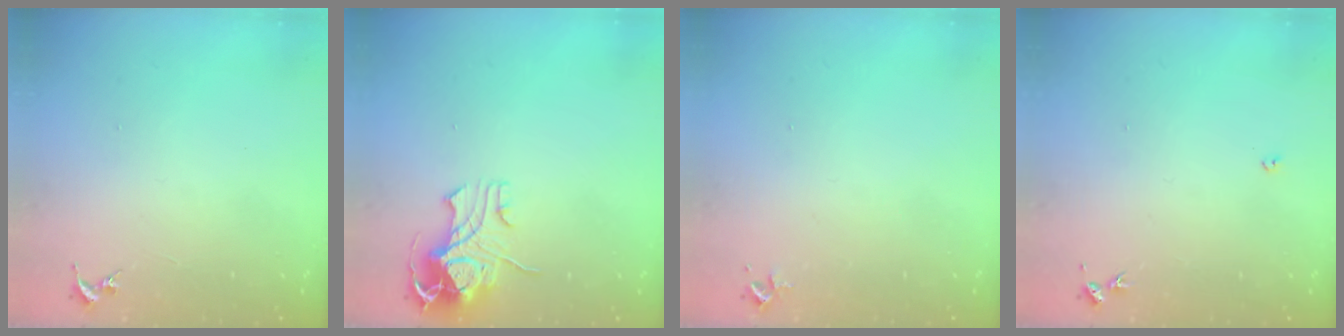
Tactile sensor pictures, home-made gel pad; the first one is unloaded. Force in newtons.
{"total": 10.7, "press": 10.6, "slide": 1.4}
{"total": 2.4, "press": 2.4, "slide": 0.3}
{"total": 2.7, "press": 2.7, "slide": 0.5}